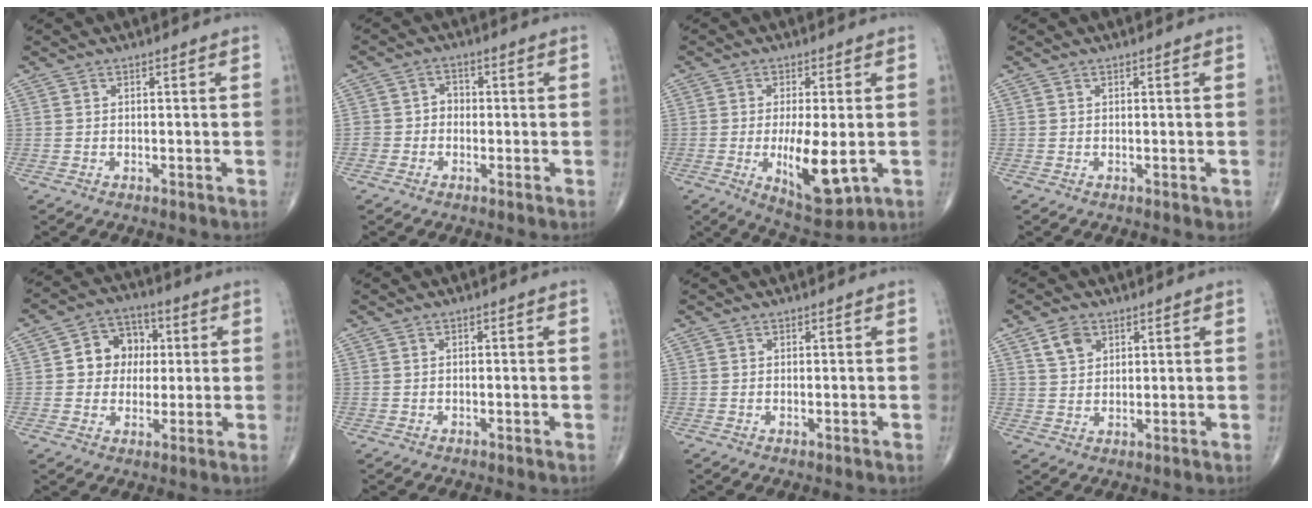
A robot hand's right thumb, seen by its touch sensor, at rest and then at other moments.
{"total": 3.3, "force": [-0.8, 3.0, 1.0], "torque": [0.004, 0.017, -0.022]}
{"total": 11.1, "force": [-2.0, 4.0, 10.1], "torque": [-0.160, -0.023, -0.021]}
{"total": 0.6, "force": [0.1, 0.4, 0.3], "torque": [-0.002, -0.001, 0.001]}
{"total": 9.5, "force": [1.2, 8.0, 4.9], "torque": [-0.029, 0.013, 0.012]}
{"total": 0.0}
{"total": 0.0}
{"total": 4.7, "force": [2.4, 3.2, 2.3], "torque": [-0.029, -0.011, 0.047]}